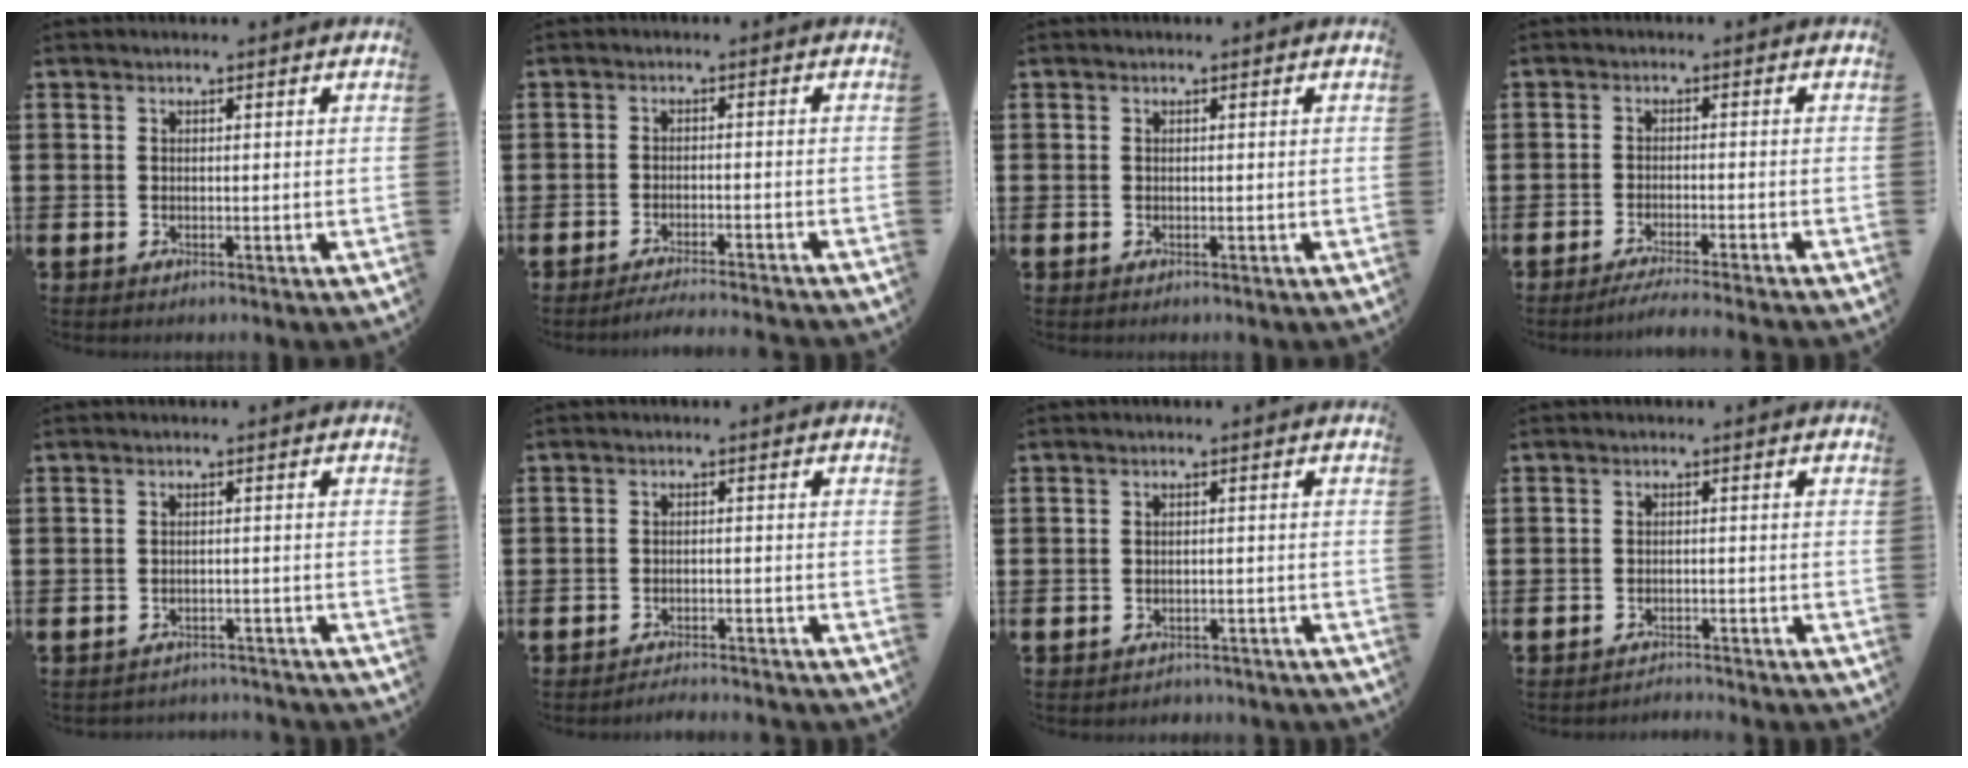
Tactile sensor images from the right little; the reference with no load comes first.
{"total": 1.9, "force": [-1.8, -0.3, 0.4], "torque": [-0.006, 0.003, -0.036]}
{"total": 0.0}
{"total": 2.3, "force": [-2.0, -0.3, 1.1], "torque": [-0.016, 0.000, -0.037]}
{"total": 1.5, "force": [-1.5, 0.0, -0.1], "torque": [-0.004, 0.002, -0.033]}
{"total": 1.7, "force": [-1.7, -0.1, 0.0], "torque": [-0.003, 0.005, -0.036]}
{"total": 1.1, "force": [-1.1, 0.1, -0.1], "torque": [-0.002, 0.003, -0.024]}
{"total": 1.6, "force": [-1.6, -0.2, -0.2], "torque": [-0.001, 0.005, -0.035]}